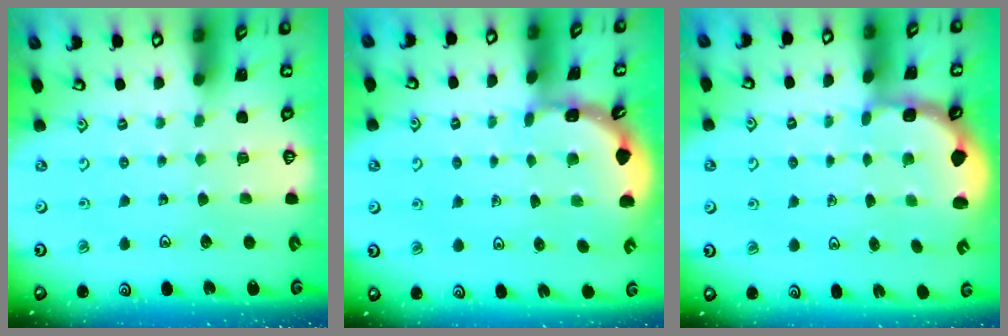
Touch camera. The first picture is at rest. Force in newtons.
{"total": 1.7, "press": 1.7, "slide": 0.1}
{"total": 2.5, "press": 2.2, "slide": 1.2}